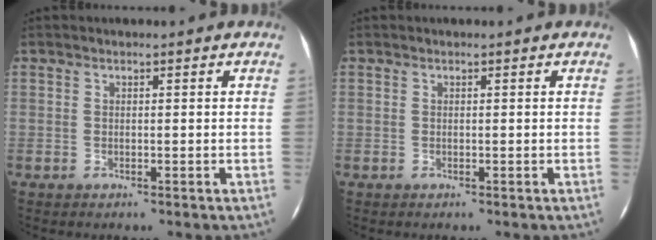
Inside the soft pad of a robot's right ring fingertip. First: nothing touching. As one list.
[{"total": 0.0}]